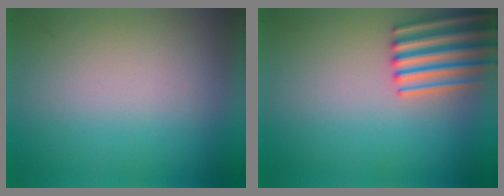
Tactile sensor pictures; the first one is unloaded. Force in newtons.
{"total": 4.3}